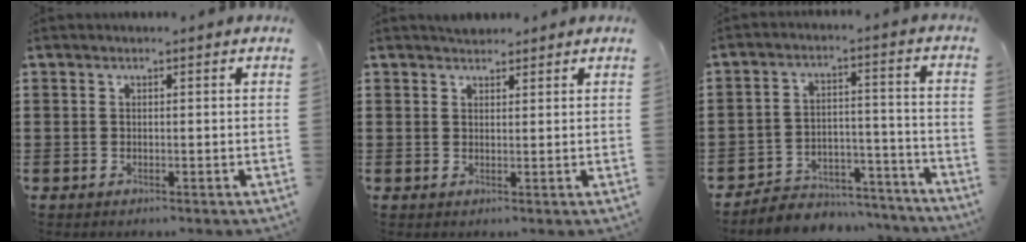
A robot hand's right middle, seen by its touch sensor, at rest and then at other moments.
{"total": 1.6, "force": [1.5, 0.4, -0.3], "torque": [0.000, 0.005, 0.031]}
{"total": 5.6, "force": [-5.5, 1.3, 0.3], "torque": [-0.004, 0.018, -0.111]}